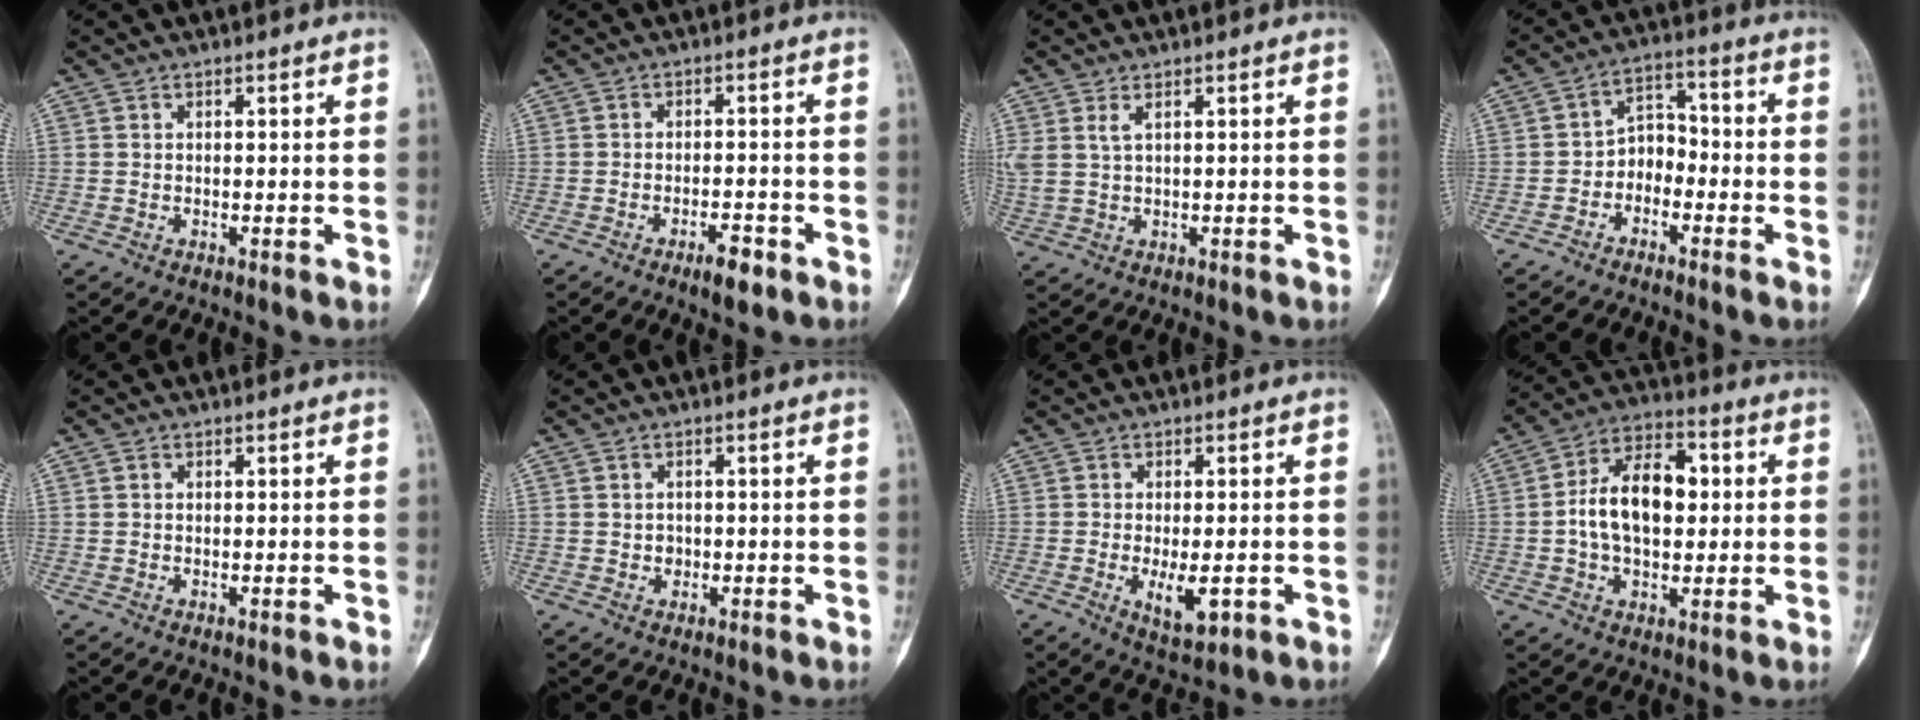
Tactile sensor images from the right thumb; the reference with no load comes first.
{"total": 4.1, "force": [-2.5, 1.4, 2.9], "torque": [-0.043, 0.012, -0.037]}
{"total": 3.2, "force": [1.5, 1.1, 2.6], "torque": [-0.069, 0.005, 0.040]}
{"total": 5.6, "force": [-2.5, 4.1, 2.9], "torque": [-0.022, 0.039, -0.058]}
{"total": 0.0}
{"total": 1.6, "force": [-0.1, 1.5, 0.6], "torque": [0.000, 0.004, 0.000]}
{"total": 6.1, "force": [-1.7, 2.6, 5.3], "torque": [-0.083, -0.010, -0.018]}
{"total": 14.1, "force": [0.7, 8.7, 11.1], "torque": [-0.171, 0.025, 0.005]}